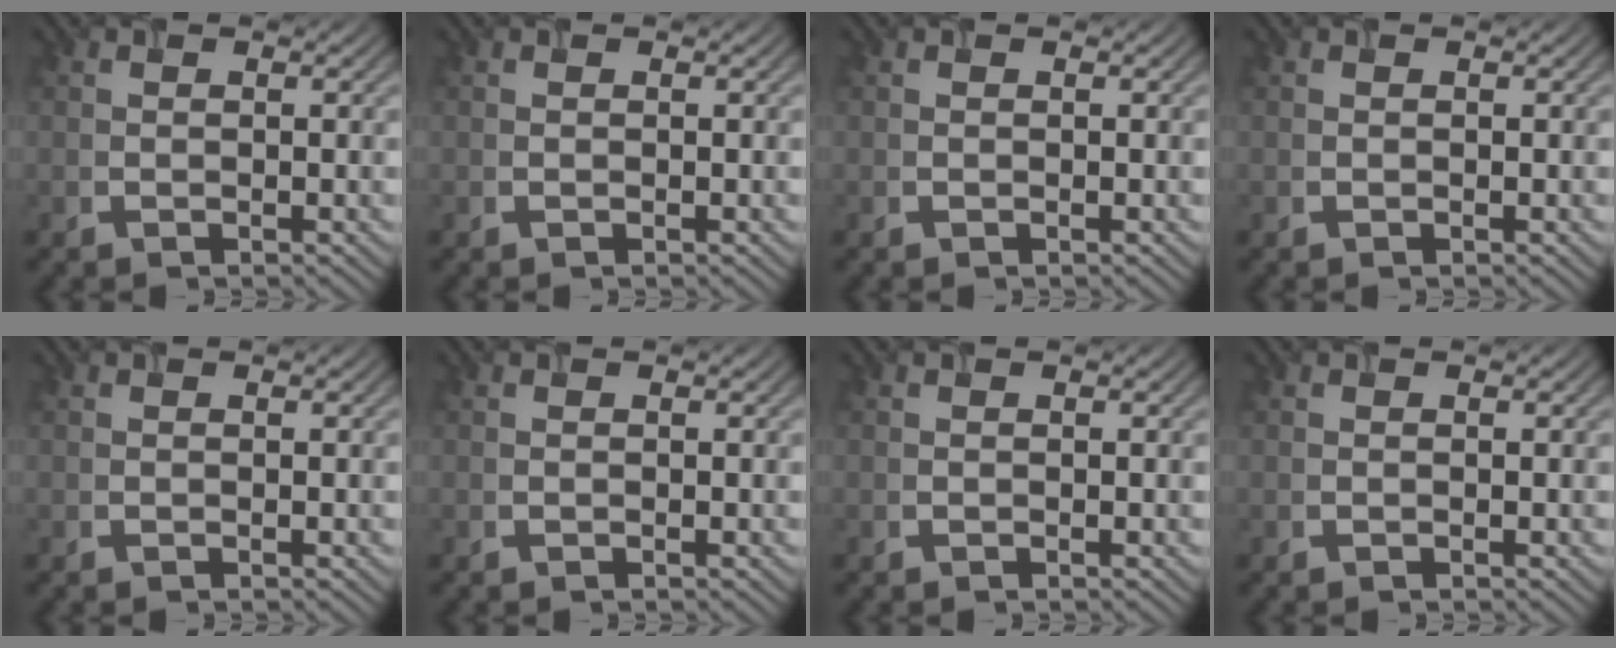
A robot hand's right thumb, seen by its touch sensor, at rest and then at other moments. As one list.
[{"total": 0.0}, {"total": 0.0}, {"total": 0.0}, {"total": 0.0}, {"total": 0.0}, {"total": 0.0}, {"total": 0.0}]